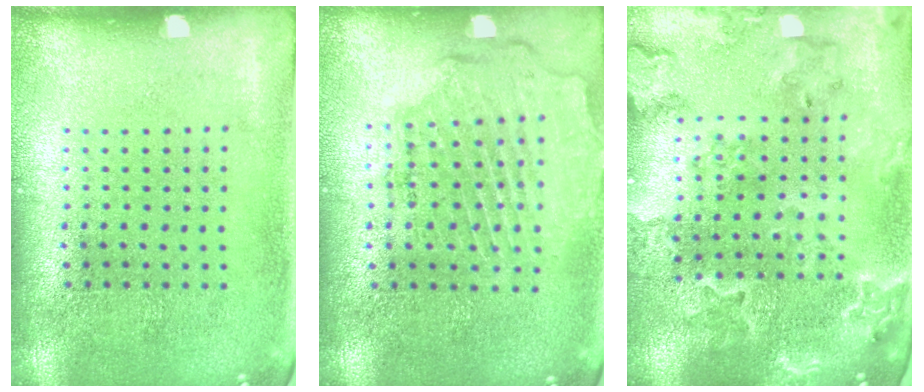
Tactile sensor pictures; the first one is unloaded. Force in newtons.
{"total": 1.9, "press": 1.7, "slide": 0.7}
{"total": 2.0, "press": 2.0, "slide": 0.2}